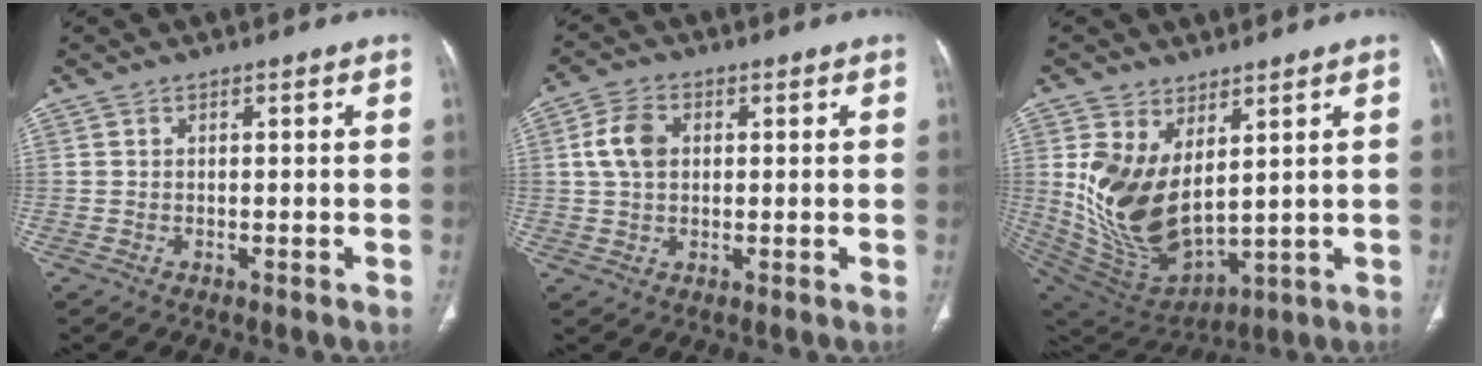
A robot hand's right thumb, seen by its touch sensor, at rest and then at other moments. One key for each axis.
{"total": 6.4, "fx": 1.2, "fy": 4.5, "fz": 4.4, "tx": -0.083, "ty": 0.008, "tz": 0.020}
{"total": 16.0, "fx": 4.3, "fy": 9.3, "fz": 12.3, "tx": -0.223, "ty": -0.037, "tz": 0.116}